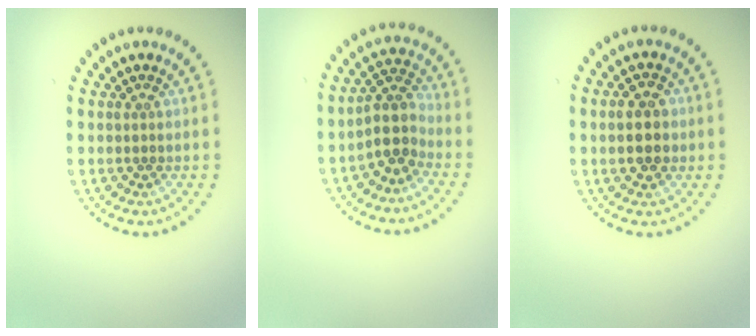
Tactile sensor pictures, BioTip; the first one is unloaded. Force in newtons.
{"total": 3.3, "press": 2.7, "slide": 1.9}
{"total": 3.9, "press": 3.9, "slide": 0.2}